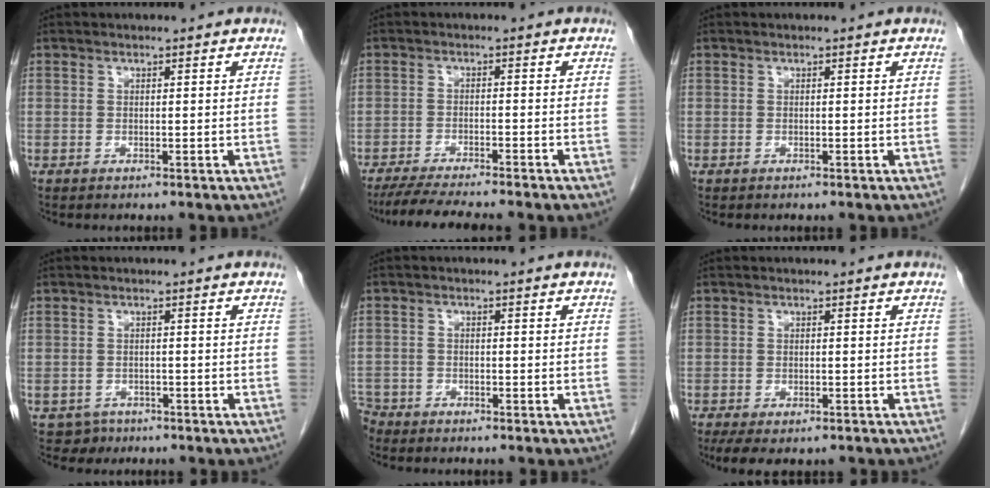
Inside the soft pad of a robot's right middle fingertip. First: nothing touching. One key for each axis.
{"total": 8.4, "fx": -7.3, "fy": -0.2, "fz": 4.1, "tx": -0.058, "ty": -0.020, "tz": -0.117}
{"total": 0.0}
{"total": 2.5, "fx": -1.7, "fy": 1.9, "fz": -0.4, "tx": 0.001, "ty": 0.007, "tz": -0.024}
{"total": 4.5, "fx": -4.0, "fy": 2.0, "fz": 0.3, "tx": -0.008, "ty": -0.003, "tz": -0.076}
{"total": 7.0, "fx": -5.2, "fy": 3.0, "fz": 3.6, "tx": -0.049, "ty": -0.008, "tz": -0.072}